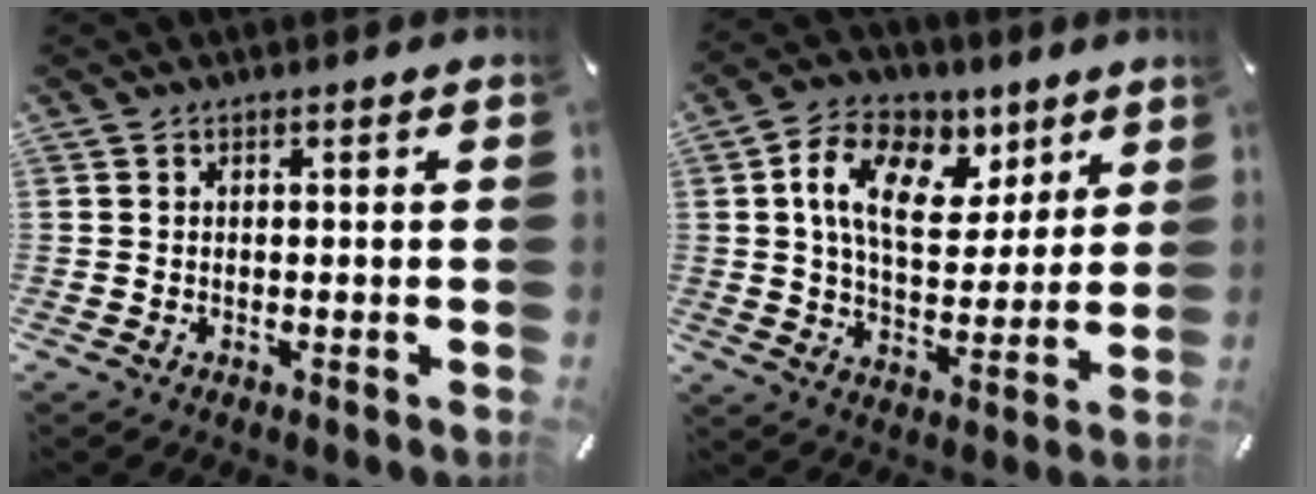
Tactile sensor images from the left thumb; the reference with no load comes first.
{"total": 15.2, "force": [6.3, 10.1, 9.4], "torque": [-0.156, -0.011, 0.116]}